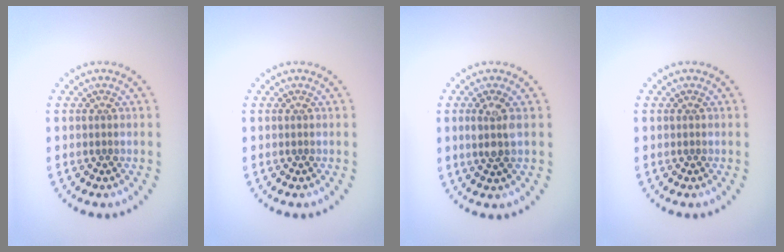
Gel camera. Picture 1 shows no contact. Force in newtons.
{"total": 0.0}
{"total": 2.3, "press": 2.1, "slide": 1.1}
{"total": 0.0}